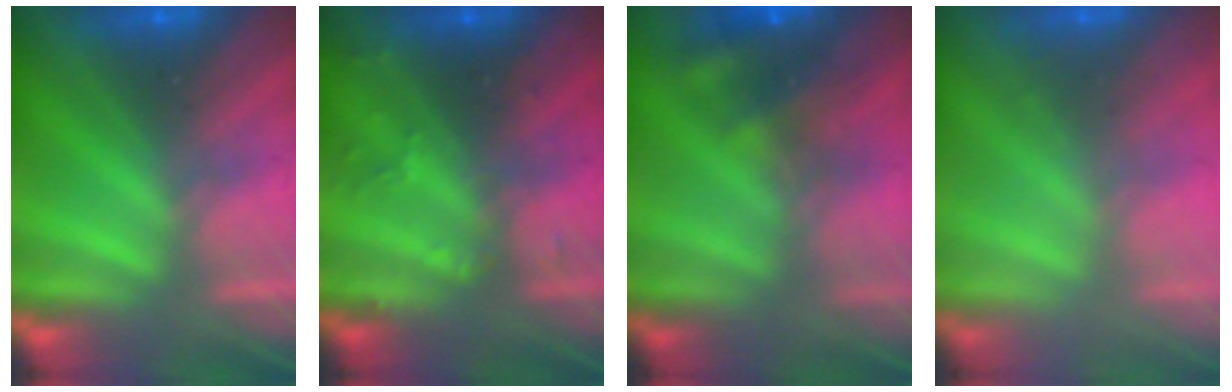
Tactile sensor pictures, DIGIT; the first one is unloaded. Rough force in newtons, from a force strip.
{"total": 2.4}
{"total": 7.3}
{"total": 2.3}